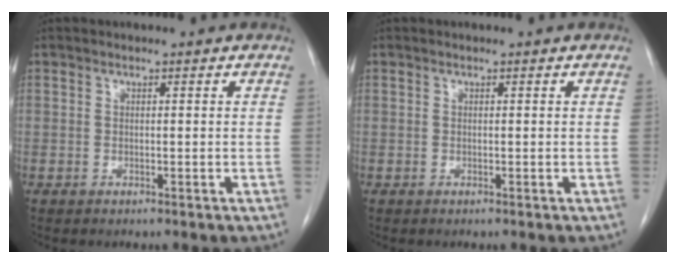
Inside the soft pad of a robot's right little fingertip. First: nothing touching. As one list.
[{"total": 0.0}]